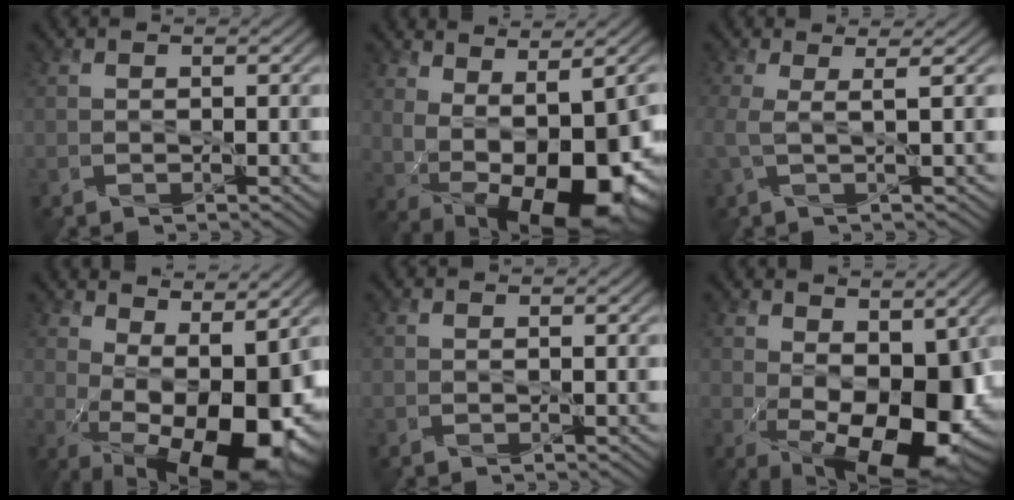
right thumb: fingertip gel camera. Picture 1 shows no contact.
{"total": 12.6, "force": [-0.4, 6.2, 11.0], "torque": [-0.181, -0.021, 0.016]}
{"total": 3.1, "force": [0.6, 0.8, 2.9], "torque": [-0.058, 0.009, 0.001]}
{"total": 14.9, "force": [-0.5, 6.8, 13.2], "torque": [-0.198, -0.015, 0.016]}
{"total": 0.0}
{"total": 14.0, "force": [-0.4, 7.9, 11.6], "torque": [-0.171, -0.021, 0.010]}